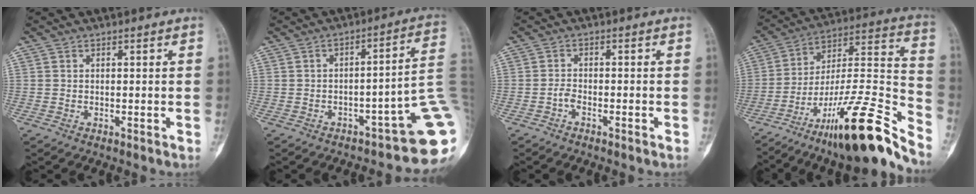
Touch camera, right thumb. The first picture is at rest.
{"total": 14.6, "force": [-5.3, 4.8, 12.7], "torque": [-0.092, 0.064, -0.059]}
{"total": 1.5, "force": [-1.0, 0.5, 0.9], "torque": [-0.021, 0.006, -0.023]}
{"total": 25.1, "force": [-17.9, 3.9, 17.2], "torque": [-0.244, 0.101, -0.294]}